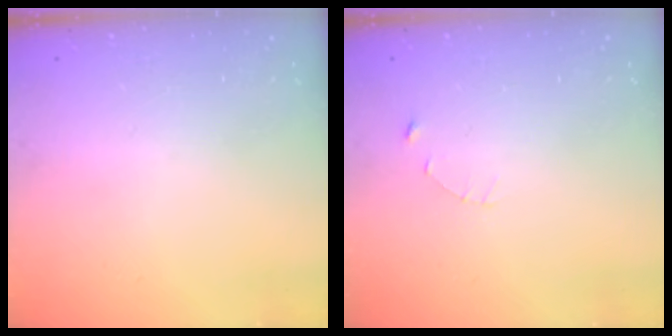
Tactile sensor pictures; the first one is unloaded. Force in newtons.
{"total": 1.2, "press": 1.1, "slide": 0.2}